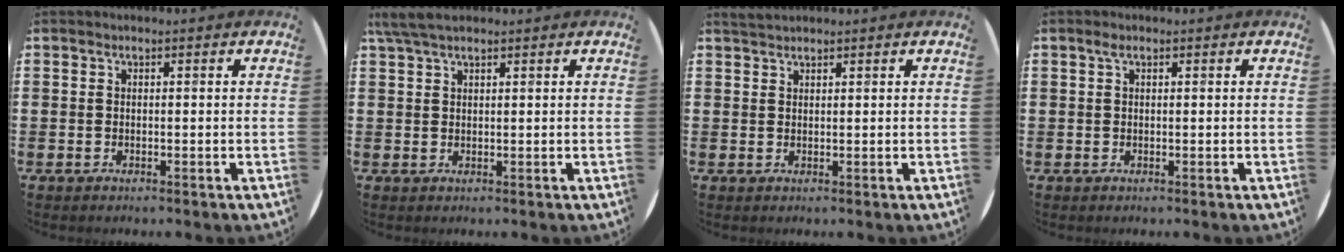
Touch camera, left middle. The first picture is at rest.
{"total": 3.4, "force": [2.7, 0.8, 2.0], "torque": [-0.045, 0.006, 0.050]}
{"total": 1.4, "force": [1.4, 0.3, 0.2], "torque": [-0.006, 0.004, 0.027]}
{"total": 0.8, "force": [0.4, 0.4, 0.6], "torque": [-0.013, 0.003, 0.007]}